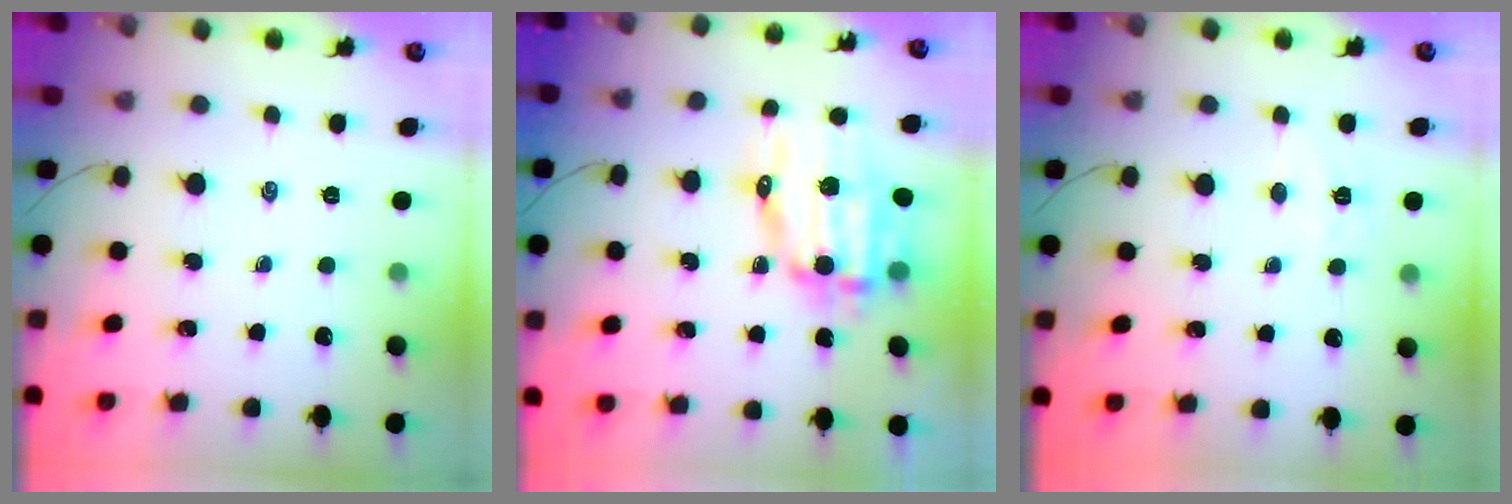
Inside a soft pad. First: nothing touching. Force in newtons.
{"total": 11.7, "press": 11.4, "slide": 2.4}
{"total": 4.8, "press": 4.7, "slide": 1.0}